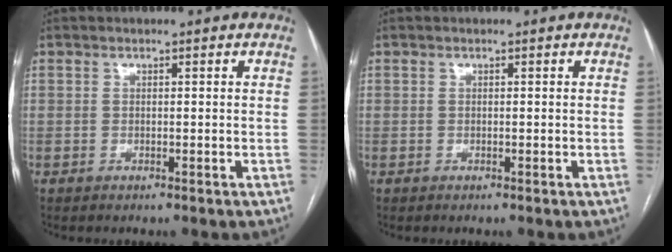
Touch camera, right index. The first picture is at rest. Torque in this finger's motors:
{"motor_torque": [0.01, 0.00, 0.00, 0.00]}